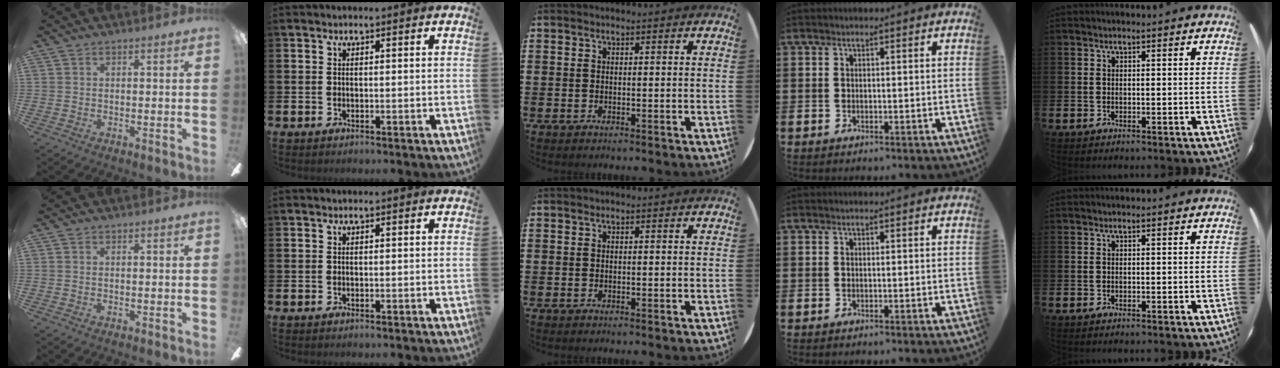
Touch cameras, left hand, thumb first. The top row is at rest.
{}